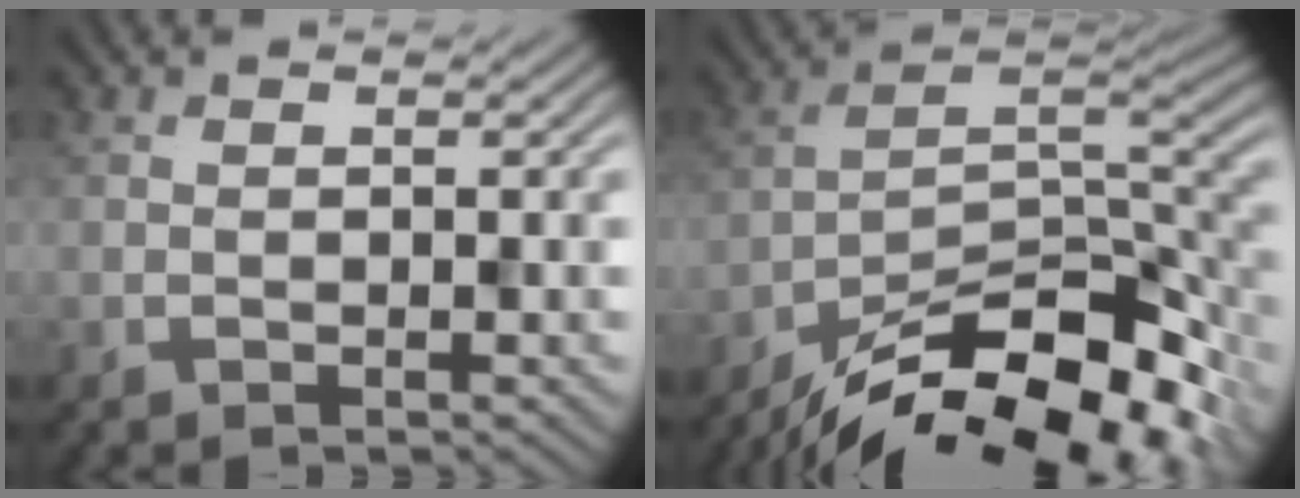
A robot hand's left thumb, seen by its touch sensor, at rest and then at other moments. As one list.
[{"total": 16.4, "force": [-12.8, 4.4, 9.3], "torque": [-0.168, -0.006, -0.212]}]